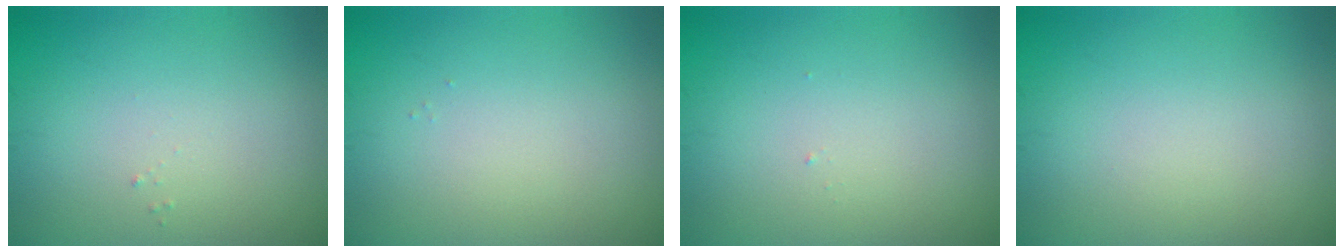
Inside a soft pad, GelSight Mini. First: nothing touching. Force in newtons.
{"total": 0.0}
{"total": 0.0}
{"total": 0.0}